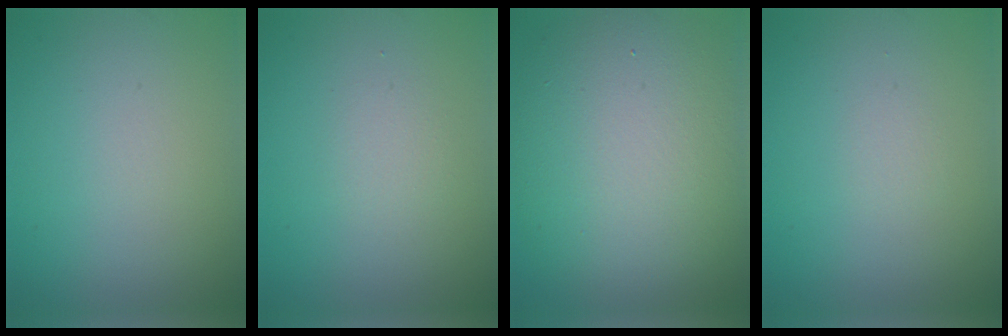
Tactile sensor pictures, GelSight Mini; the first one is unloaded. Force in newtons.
{"total": 1.2, "press": 1.2, "slide": 0.1}
{"total": 12.9, "press": 12.8, "slide": 1.0}
{"total": 0.5, "press": 0.5, "slide": 0.0}